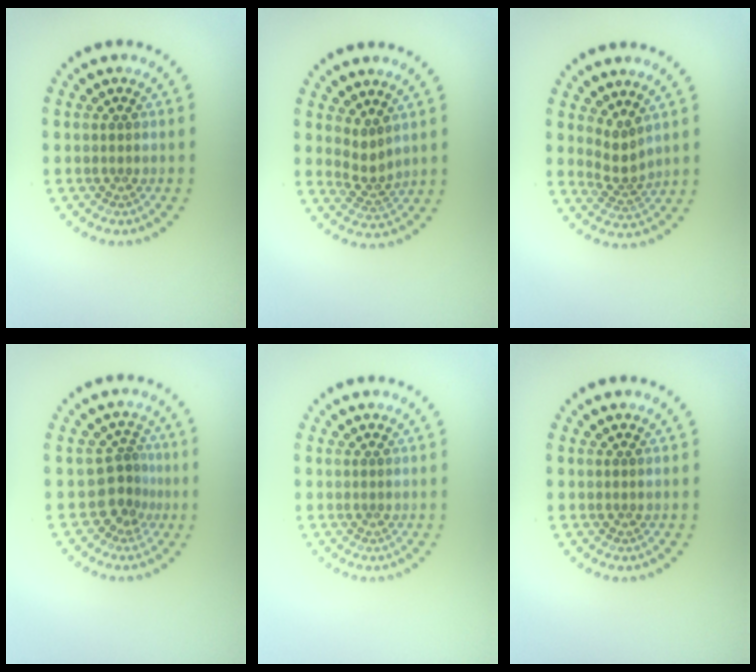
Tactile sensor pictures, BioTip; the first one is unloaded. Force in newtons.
{"total": 2.0, "press": 1.5, "slide": 1.4}
{"total": 2.2, "press": 1.5, "slide": 1.7}
{"total": 2.8, "press": 1.7, "slide": 2.2}
{"total": 0.0}
{"total": 0.0}